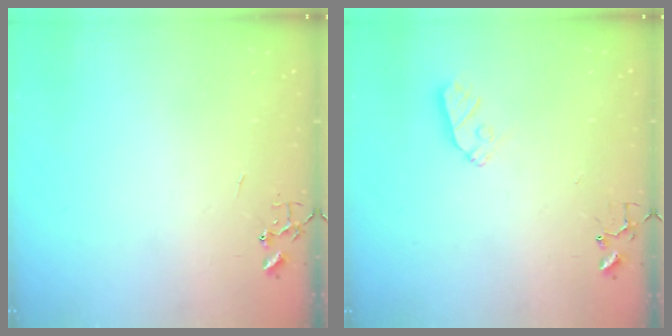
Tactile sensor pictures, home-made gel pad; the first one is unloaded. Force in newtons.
{"total": 7.3, "press": 7.2, "slide": 0.5}